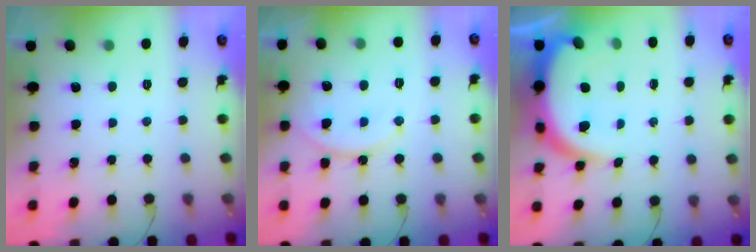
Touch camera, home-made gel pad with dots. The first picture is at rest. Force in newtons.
{"total": 12.7, "press": 12.6, "slide": 1.2}
{"total": 10.5, "press": 10.5, "slide": 1.2}